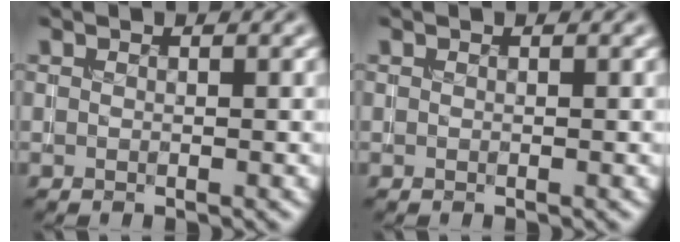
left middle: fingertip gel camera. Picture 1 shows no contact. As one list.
[{"total": 0.0}]